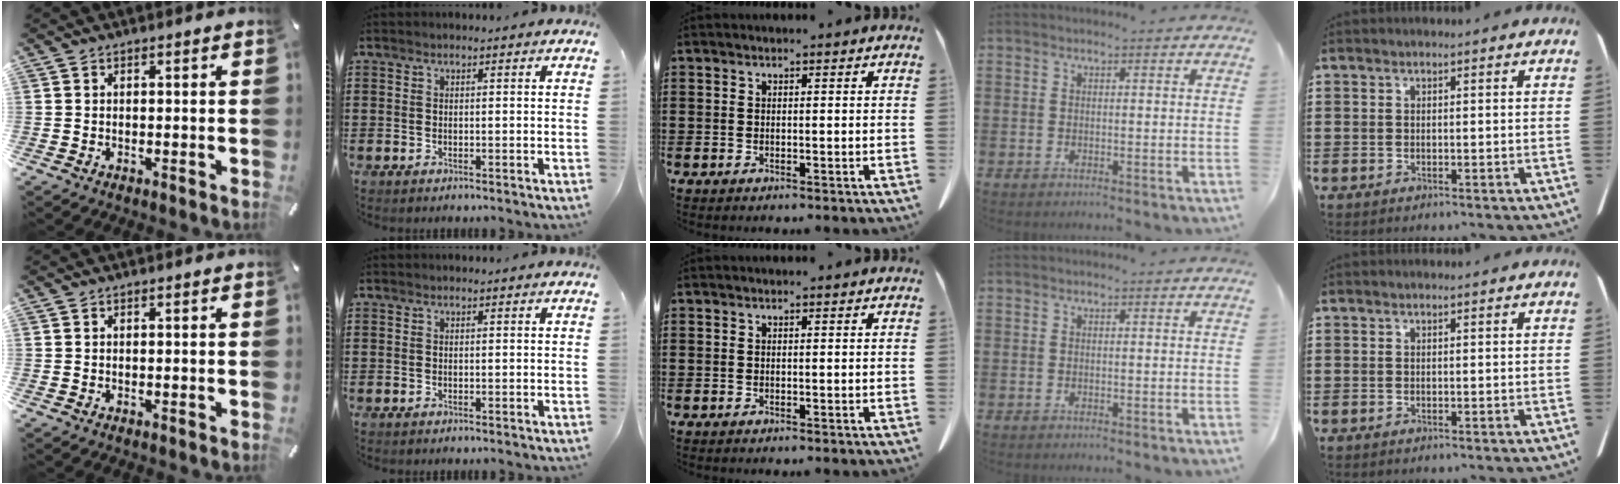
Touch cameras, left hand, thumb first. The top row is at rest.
{}